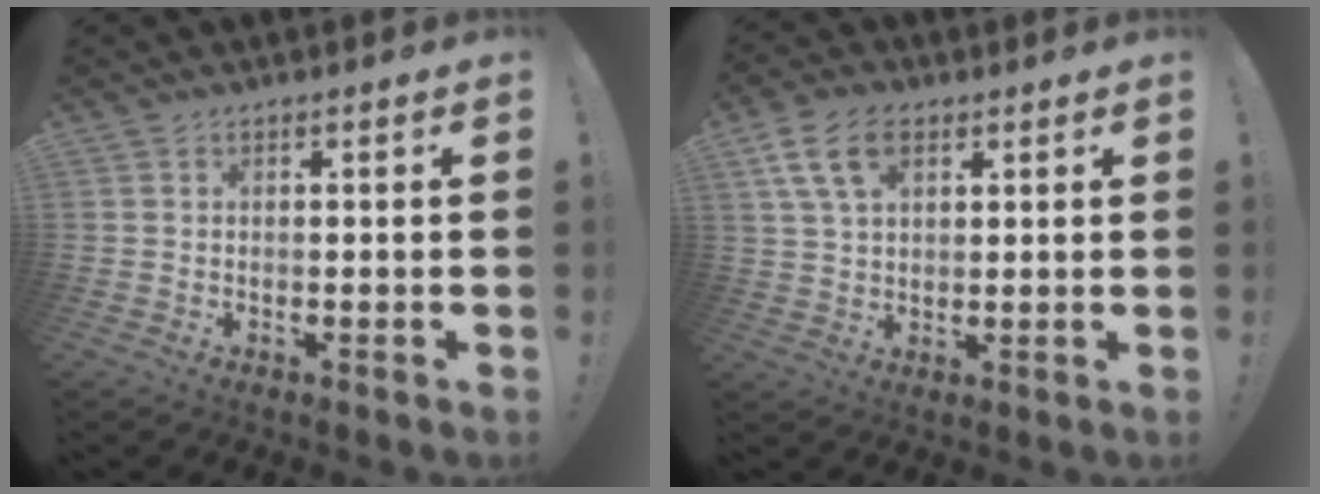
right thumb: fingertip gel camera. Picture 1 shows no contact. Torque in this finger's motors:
{"motor_torque": [0.36, 1.17, 0.40, -0.12, 0.05]}